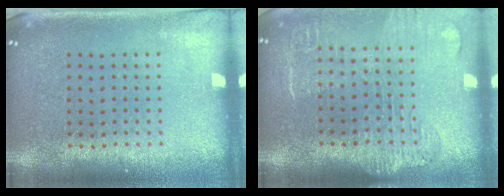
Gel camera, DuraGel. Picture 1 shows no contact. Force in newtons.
{"total": 1.9, "press": 1.6, "slide": 1.0}